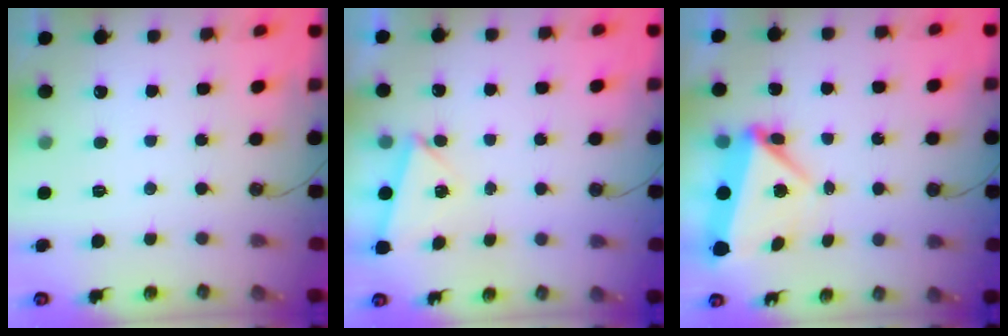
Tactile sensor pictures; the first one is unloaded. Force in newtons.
{"total": 3.0, "press": 2.3, "slide": 2.0}
{"total": 6.5, "press": 6.3, "slide": 1.5}